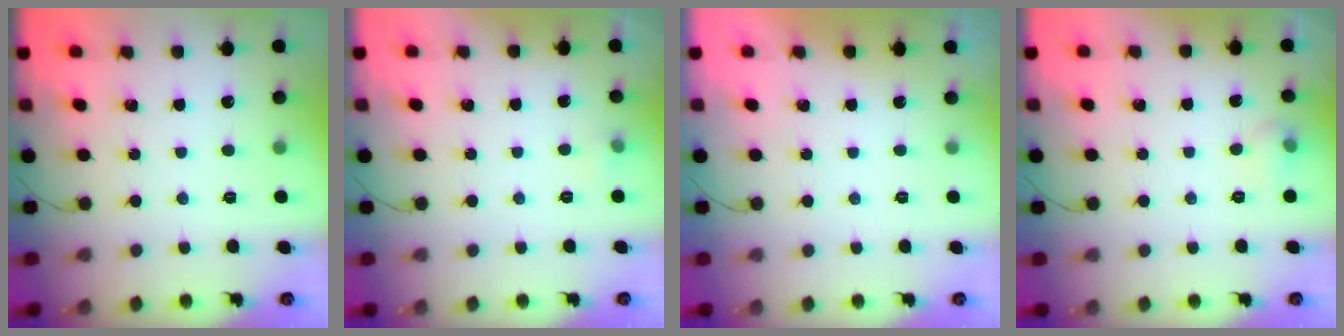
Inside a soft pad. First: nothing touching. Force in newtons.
{"total": 3.4, "press": 3.2, "slide": 1.1}
{"total": 0.0}
{"total": 8.6, "press": 5.1, "slide": 7.0}